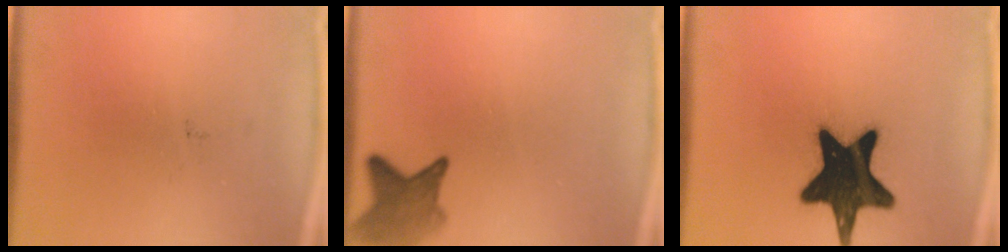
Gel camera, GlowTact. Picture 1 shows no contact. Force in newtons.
{"total": 4.7}
{"total": 19.1}